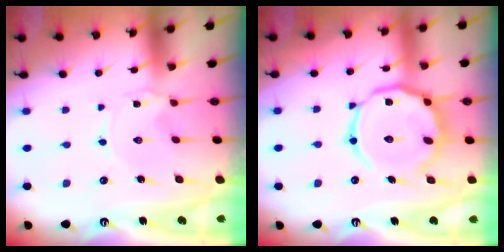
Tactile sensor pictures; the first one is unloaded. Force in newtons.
{"total": 17.9, "press": 17.8, "slide": 1.3}